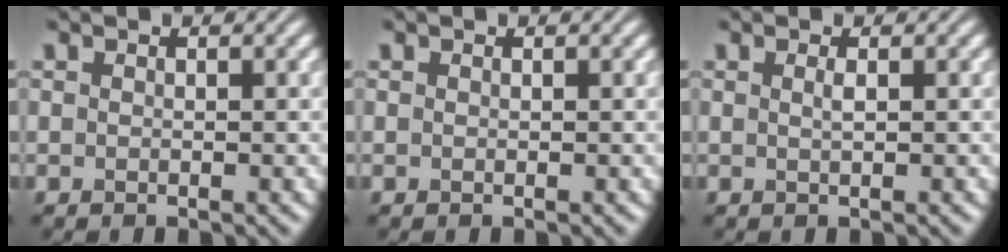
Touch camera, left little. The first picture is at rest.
{"total": 0.0}
{"total": 0.8, "force": [0.2, 0.2, 0.8], "torque": [-0.012, 0.004, 0.002]}